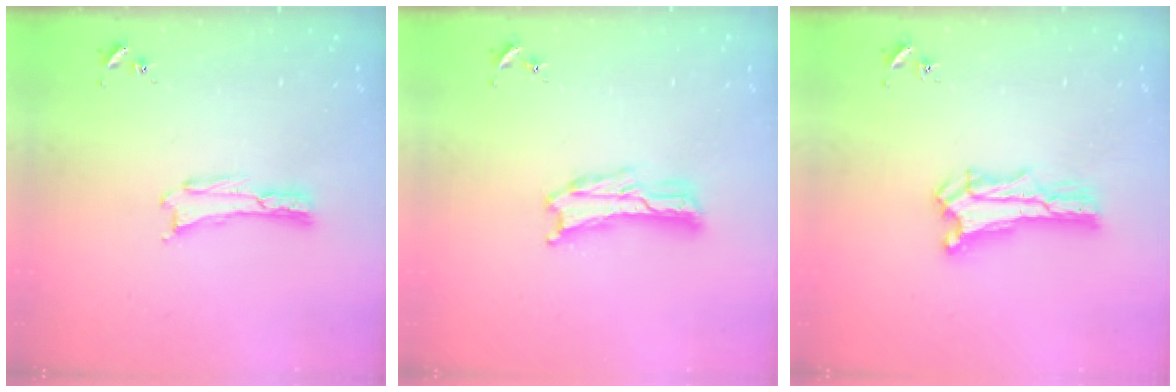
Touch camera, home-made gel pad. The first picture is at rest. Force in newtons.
{"total": 2.4, "press": 2.4, "slide": 0.3}
{"total": 1.4, "press": 1.4, "slide": 0.2}